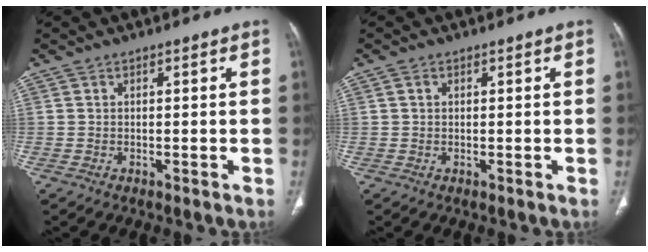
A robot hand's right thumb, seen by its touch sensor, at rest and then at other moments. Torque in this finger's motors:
{"motor_torque": [-0.54, 0.26, -0.17, -0.08, 0.08]}